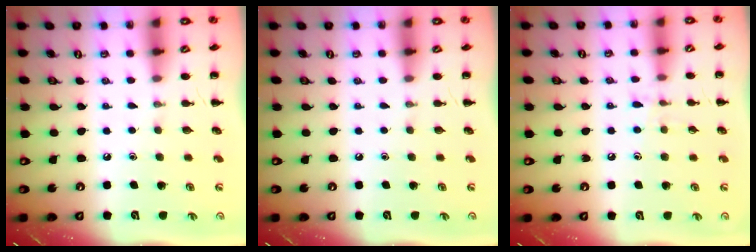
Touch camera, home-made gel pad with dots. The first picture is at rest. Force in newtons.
{"total": 0.0}
{"total": 6.5, "press": 6.2, "slide": 2.2}